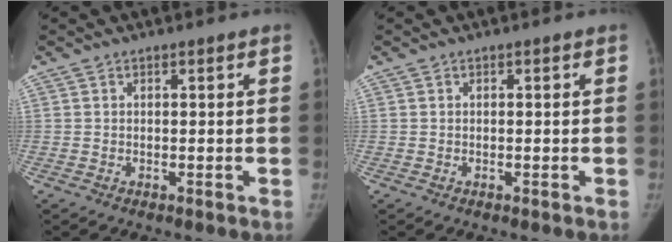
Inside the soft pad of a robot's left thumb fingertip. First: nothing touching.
{"total": 0.0}